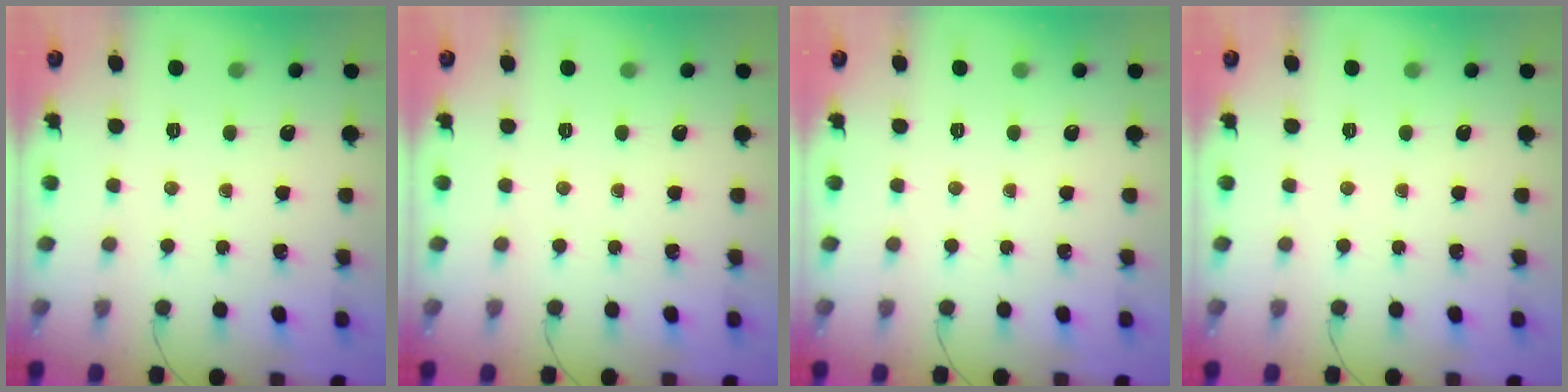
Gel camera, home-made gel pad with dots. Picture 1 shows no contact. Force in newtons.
{"total": 0.0}
{"total": 0.0}
{"total": 0.0}